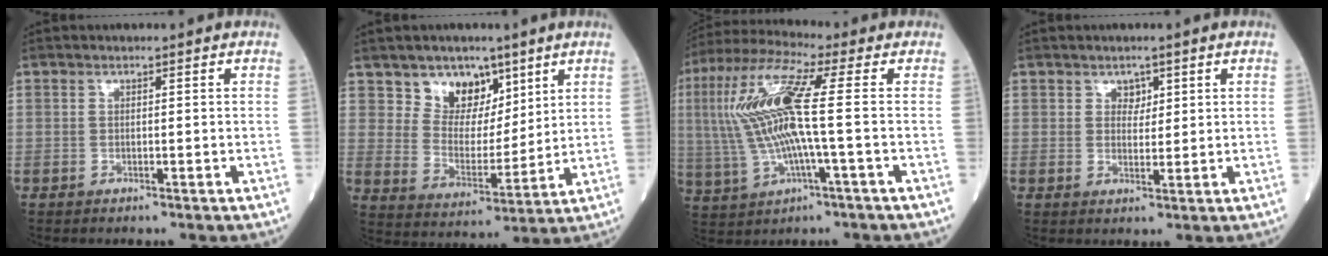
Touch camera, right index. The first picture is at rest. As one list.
[{"total": 8.6, "force": [5.5, 5.6, 3.3], "torque": [-0.059, 0.004, 0.108]}, {"total": 14.4, "force": [0.9, 1.5, 14.3], "torque": [-0.315, 0.019, 0.014]}, {"total": 2.0, "force": [1.2, 1.4, 0.9], "torque": [-0.009, -0.001, 0.021]}]